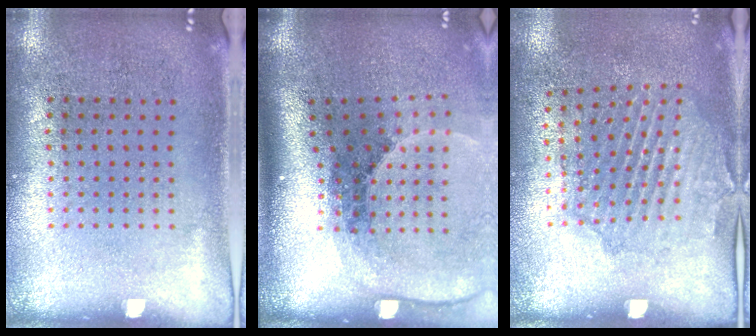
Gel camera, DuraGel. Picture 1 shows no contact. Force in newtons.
{"total": 2.8, "press": 1.9, "slide": 2.0}
{"total": 1.6, "press": 1.4, "slide": 0.7}